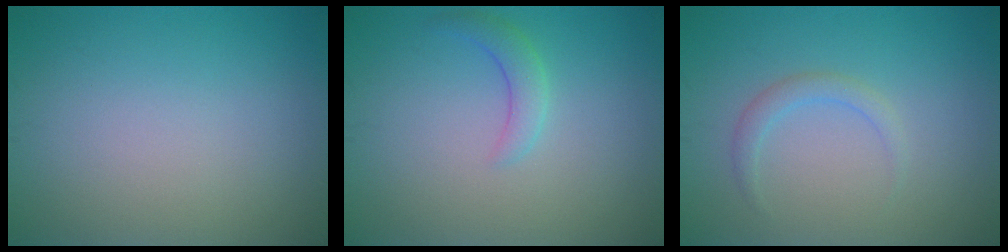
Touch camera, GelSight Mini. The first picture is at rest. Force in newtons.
{"total": 1.9, "press": 1.9, "slide": 0.1}
{"total": 1.5, "press": 1.5, "slide": 0.1}